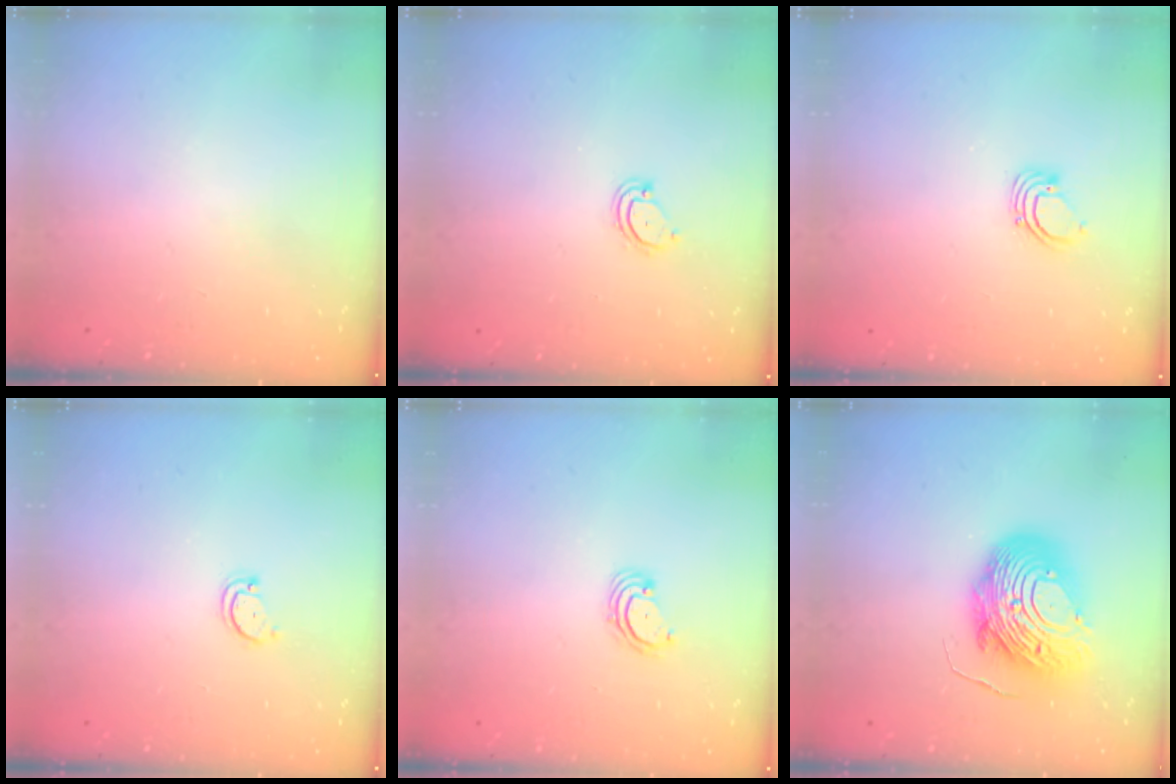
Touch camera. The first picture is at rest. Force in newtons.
{"total": 3.5, "press": 3.5, "slide": 0.3}
{"total": 2.7, "press": 2.7, "slide": 0.1}
{"total": 2.8, "press": 2.8, "slide": 0.3}
{"total": 2.6, "press": 2.6, "slide": 0.3}
{"total": 14.7, "press": 14.7, "slide": 1.1}